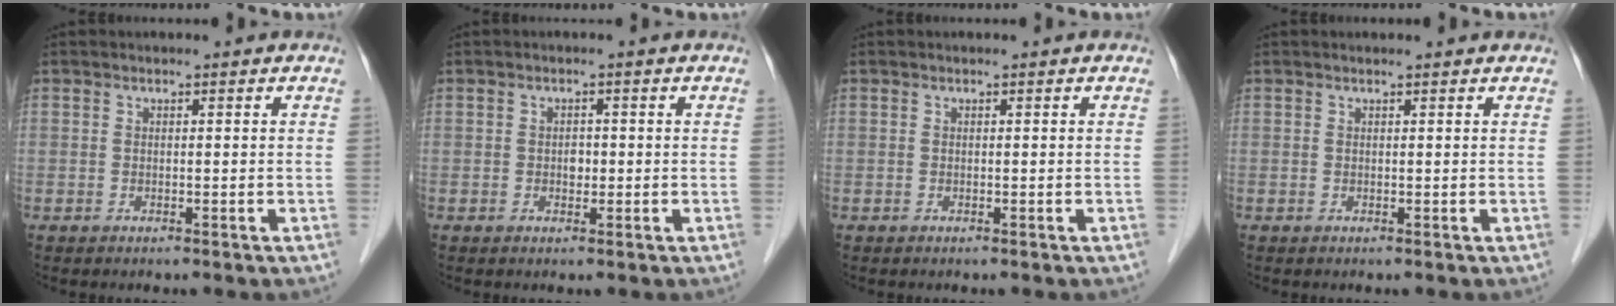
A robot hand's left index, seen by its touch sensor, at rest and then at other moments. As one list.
[{"total": 1.3, "force": [-0.2, 1.0, 0.9], "torque": [-0.014, 0.003, -0.001]}, {"total": 0.0}, {"total": 1.5, "force": [1.5, 0.1, 0.4], "torque": [-0.013, 0.010, 0.017]}]